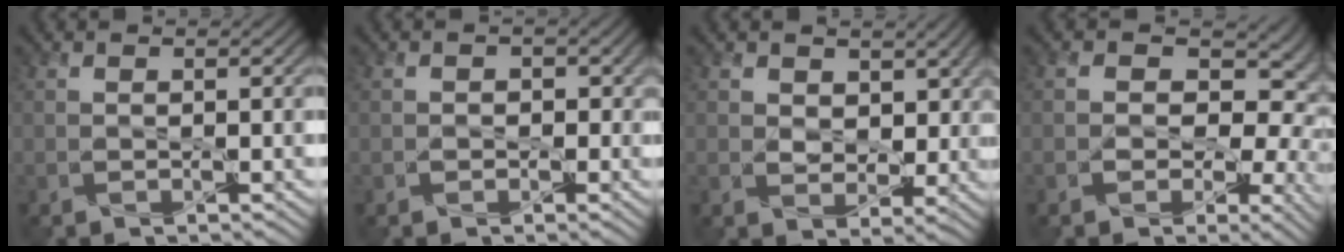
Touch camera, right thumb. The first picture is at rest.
{"total": 2.7, "force": [-0.5, 2.5, 0.9], "torque": [-0.014, 0.010, -0.013]}
{"total": 6.6, "force": [1.5, 4.8, 4.3], "torque": [-0.087, -0.008, 0.020]}
{"total": 10.6, "force": [-1.1, 8.1, 6.8], "torque": [-0.092, 0.000, -0.024]}